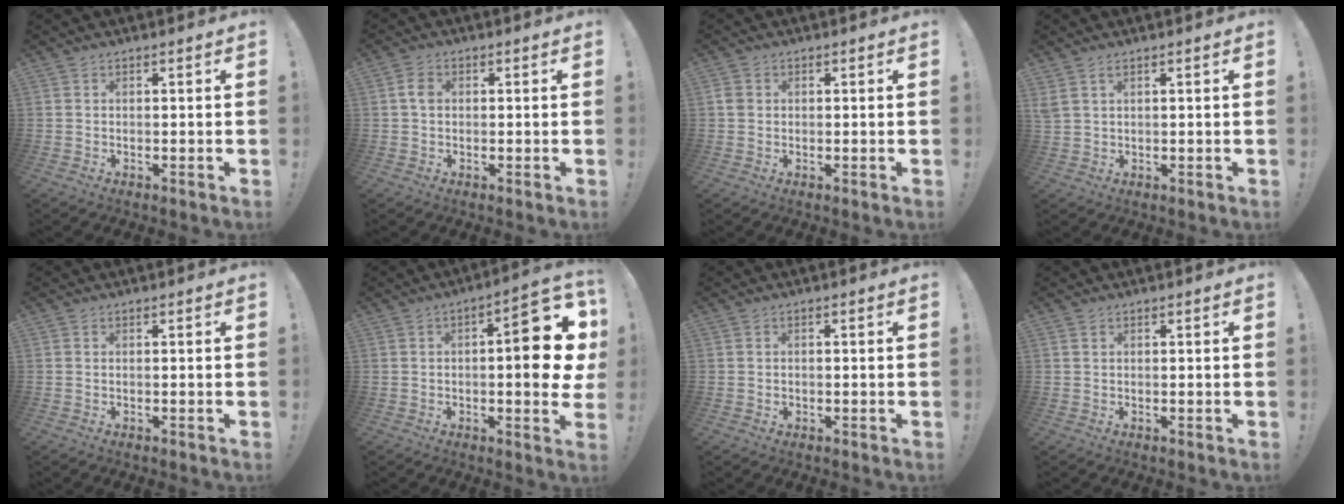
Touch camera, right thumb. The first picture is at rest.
{"total": 3.6, "force": [0.3, 2.5, 2.5], "torque": [-0.032, 0.003, 0.004]}
{"total": 1.9, "force": [0.2, 1.7, 0.9], "torque": [-0.009, 0.001, 0.003]}
{"total": 2.5, "force": [1.4, 1.1, 1.8], "torque": [-0.043, 0.001, 0.028]}
{"total": 0.0}
{"total": 15.0, "force": [1.1, 4.6, 14.3], "torque": [-0.170, -0.005, 0.010]}
{"total": 0.5, "force": [0.2, 0.5, 0.0], "torque": [-0.001, 0.001, 0.003]}
{"total": 0.6, "force": [0.4, 0.2, 0.3], "torque": [0.000, -0.003, 0.007]}